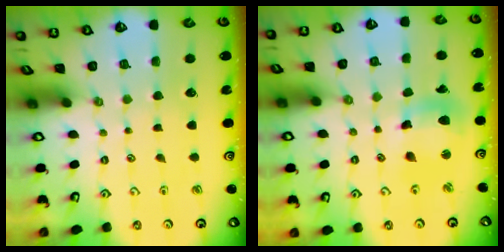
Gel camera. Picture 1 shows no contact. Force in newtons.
{"total": 11.0, "press": 10.8, "slide": 1.7}